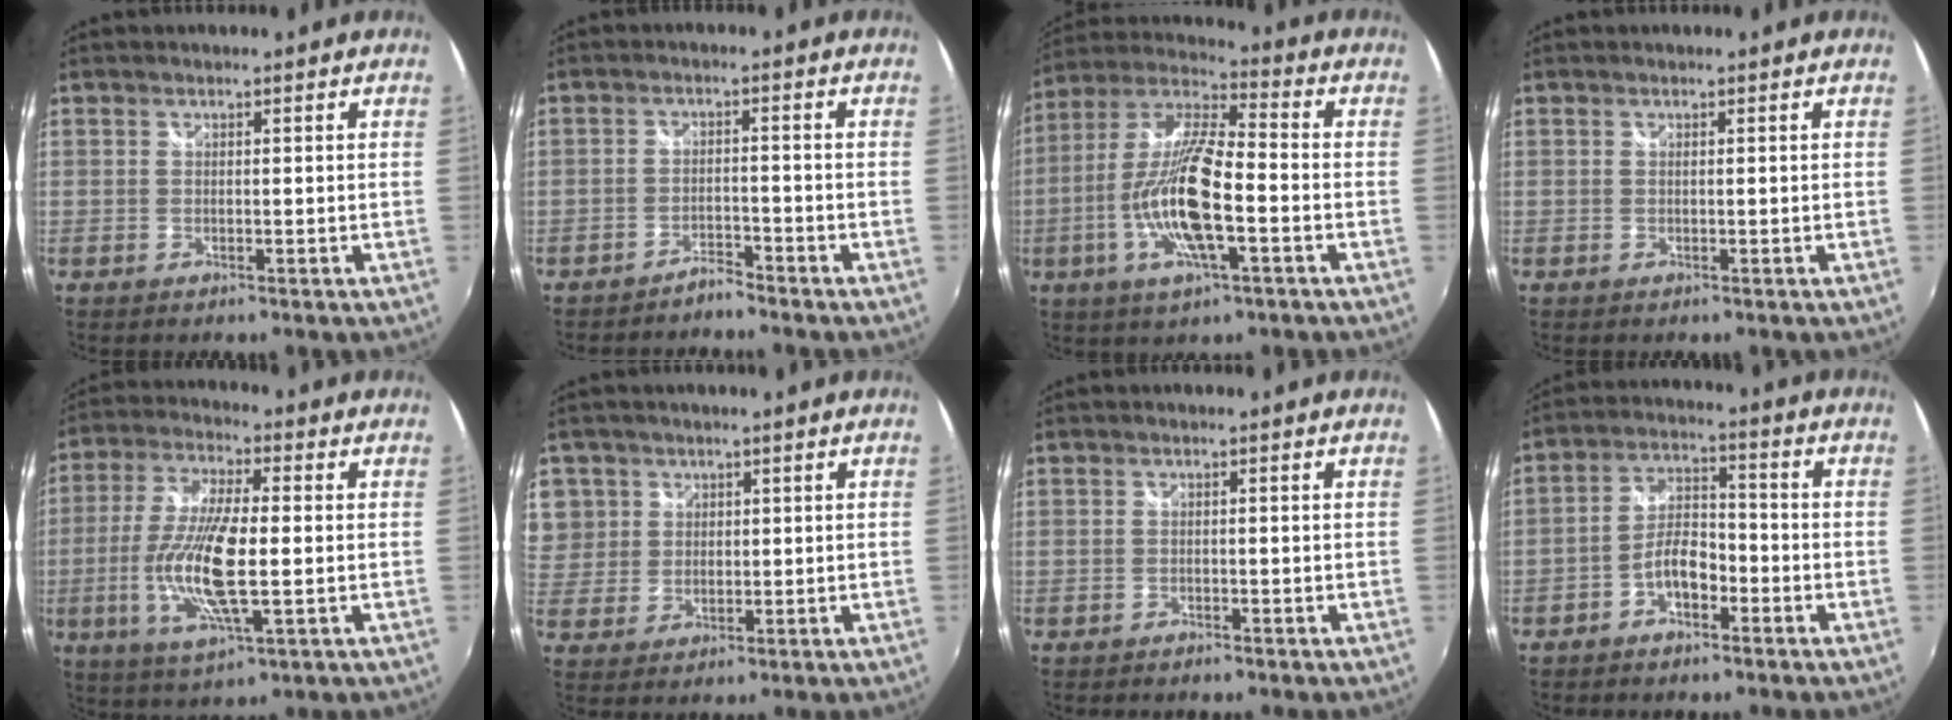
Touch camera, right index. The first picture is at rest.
{"total": 2.6, "force": [-2.6, 0.3, 0.3], "torque": [-0.017, 0.000, -0.047]}
{"total": 16.4, "force": [-4.5, 4.0, 15.2], "torque": [-0.305, -0.006, -0.089]}
{"total": 0.0}
{"total": 14.3, "force": [-2.0, 3.6, 13.7], "torque": [-0.279, -0.007, -0.039]}
{"total": 9.6, "force": [3.1, 8.8, 2.3], "torque": [-0.063, 0.022, 0.067]}
{"total": 0.8, "force": [-0.7, 0.2, 0.1], "torque": [-0.007, -0.002, -0.013]}
{"total": 6.3, "force": [-3.3, 3.1, 4.4], "torque": [-0.088, 0.017, -0.057]}